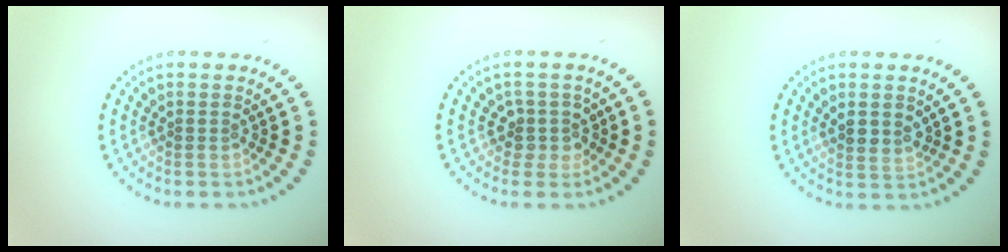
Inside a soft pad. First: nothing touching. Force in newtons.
{"total": 2.0, "press": 1.6, "slide": 1.3}
{"total": 1.9, "press": 1.8, "slide": 0.8}